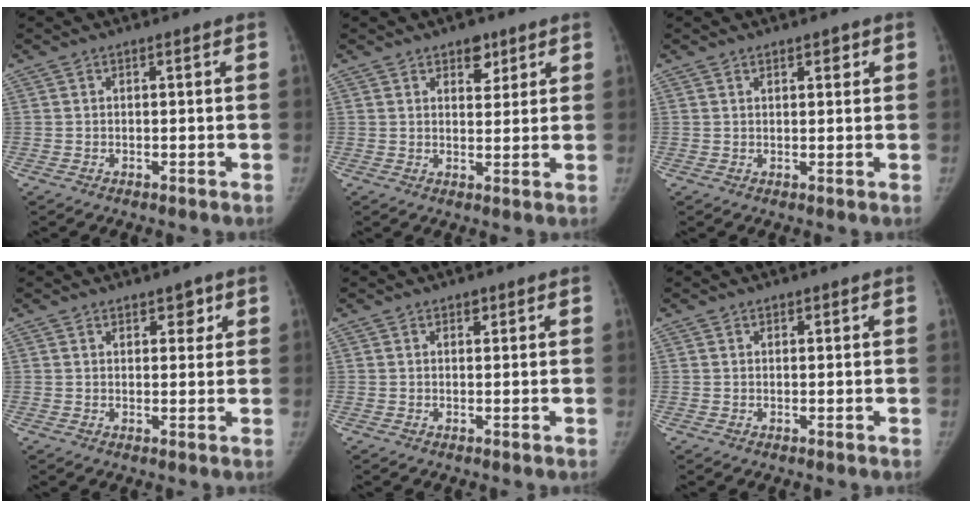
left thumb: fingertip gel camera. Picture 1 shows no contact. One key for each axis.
{"total": 4.5, "fx": 2.8, "fy": 2.7, "fz": 2.3, "tx": -0.007, "ty": -0.016, "tz": 0.040}
{"total": 1.6, "fx": 1.1, "fy": 0.7, "fz": 1.0, "tx": -0.004, "ty": -0.005, "tz": 0.014}
{"total": 3.1, "fx": 1.9, "fy": 1.9, "fz": 1.6, "tx": 0.004, "ty": -0.010, "tz": 0.027}
{"total": 1.3, "fx": 0.9, "fy": 0.8, "fz": 0.6, "tx": 0.000, "ty": -0.004, "tz": 0.011}
{"total": 0.9, "fx": 0.6, "fy": 0.6, "fz": 0.3, "tx": 0.004, "ty": -0.003, "tz": 0.007}